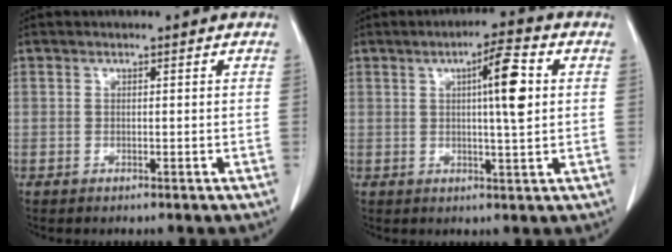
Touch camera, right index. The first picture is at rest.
{"total": 7.2, "force": [1.4, 0.4, 7.0], "torque": [-0.109, 0.006, 0.019]}